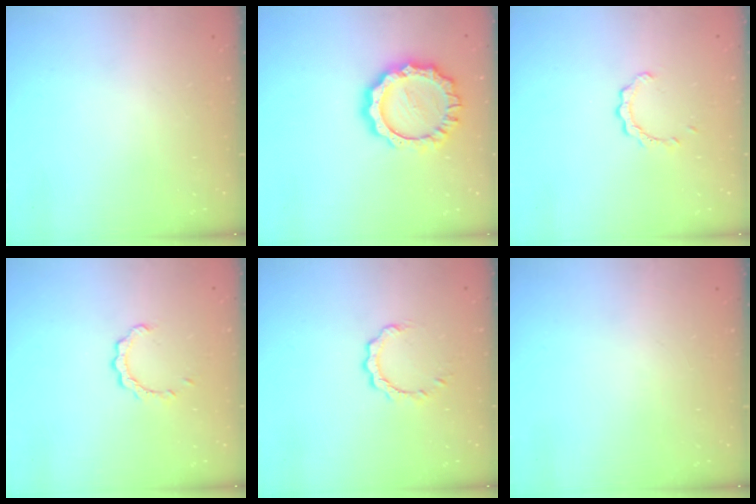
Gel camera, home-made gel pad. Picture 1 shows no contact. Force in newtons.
{"total": 13.3, "press": 13.3, "slide": 1.1}
{"total": 2.2, "press": 2.2, "slide": 0.2}
{"total": 2.7, "press": 2.7, "slide": 0.3}
{"total": 4.0, "press": 4.0, "slide": 0.4}
{"total": 0.0}